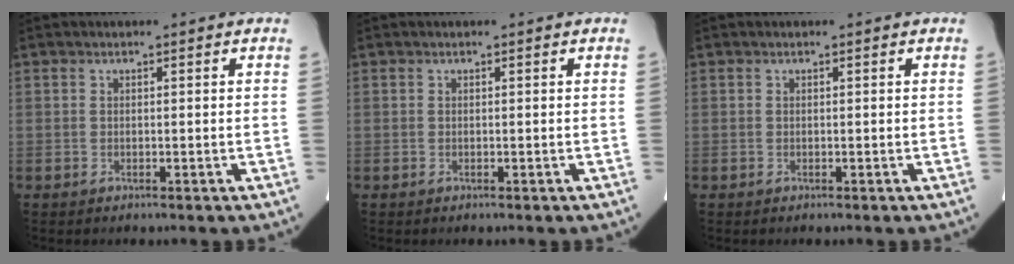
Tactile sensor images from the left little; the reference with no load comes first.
{"total": 0.0}
{"total": 0.0}